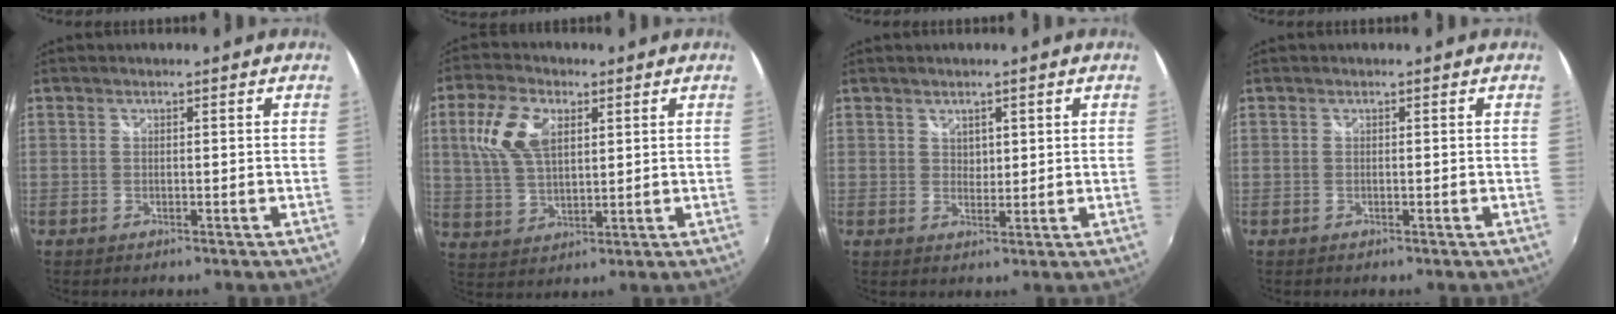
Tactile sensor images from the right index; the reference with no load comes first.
{"total": 10.1, "force": [3.4, 5.5, 7.7], "torque": [-0.164, 0.016, 0.071]}
{"total": 2.0, "force": [1.1, 1.4, 0.7], "torque": [-0.005, 0.002, 0.021]}
{"total": 0.0}